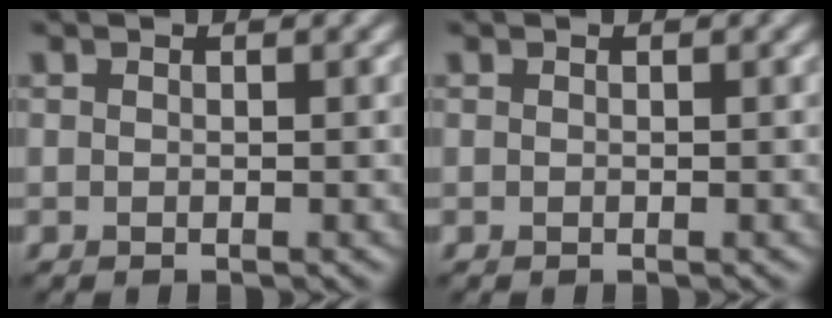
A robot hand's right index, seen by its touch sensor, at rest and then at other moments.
{"total": 0.0}